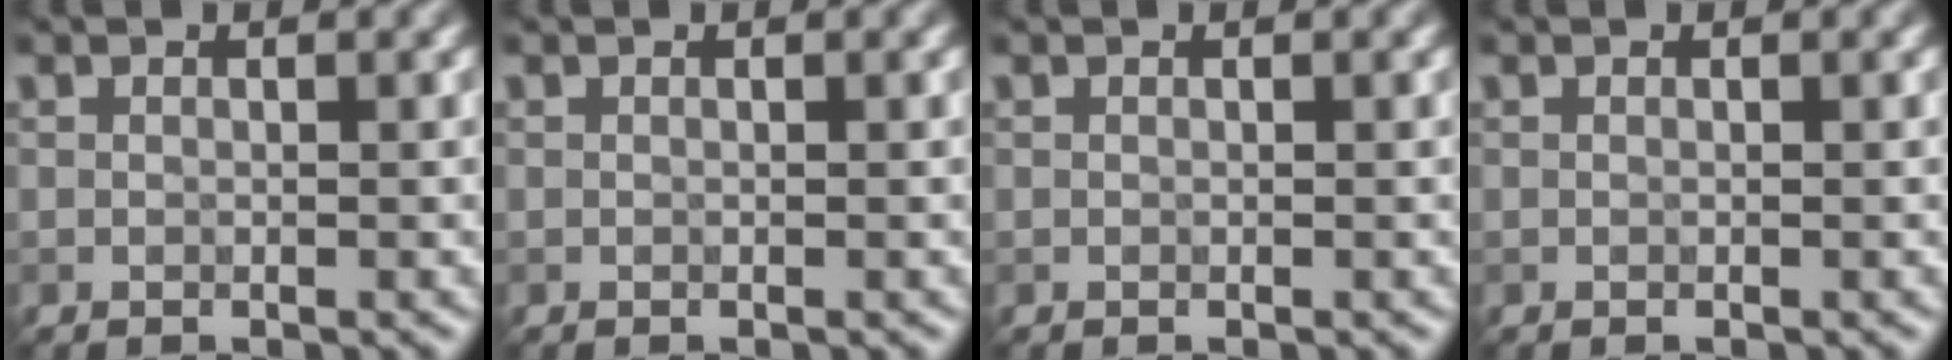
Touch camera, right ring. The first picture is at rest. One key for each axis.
{"total": 0.0}
{"total": 0.0}
{"total": 0.0}